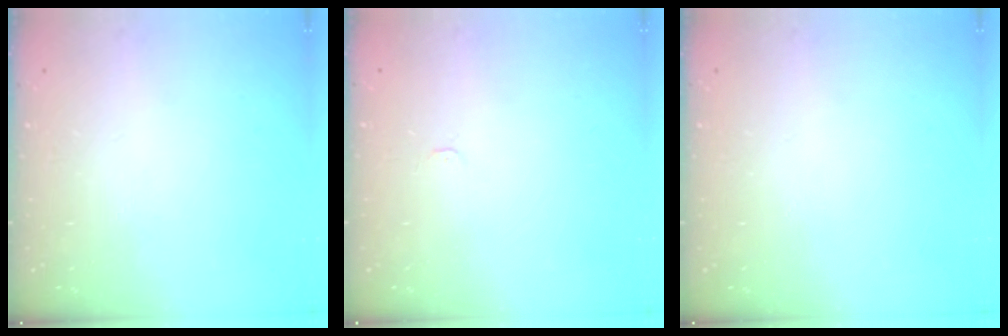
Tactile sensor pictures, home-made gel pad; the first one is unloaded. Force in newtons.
{"total": 2.4, "press": 2.4, "slide": 0.3}
{"total": 0.0}